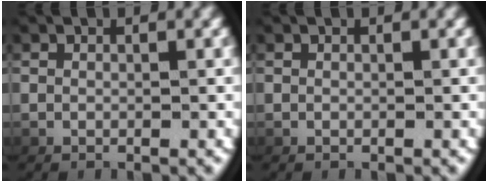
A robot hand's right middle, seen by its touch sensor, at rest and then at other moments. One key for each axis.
{"total": 0.0}